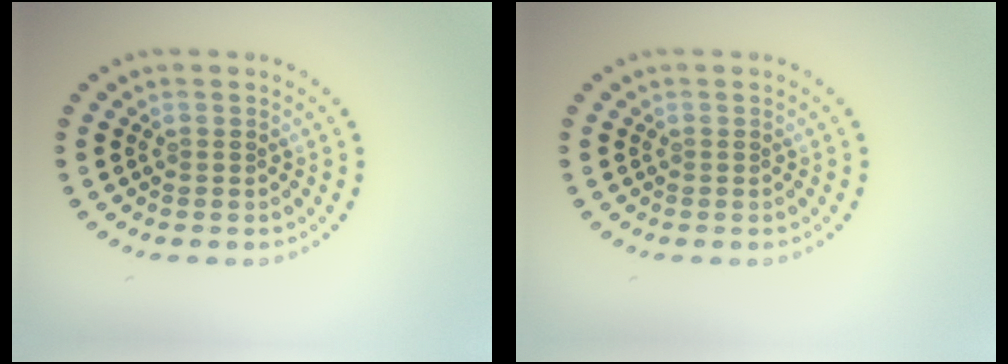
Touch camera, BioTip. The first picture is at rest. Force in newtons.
{"total": 0.0}